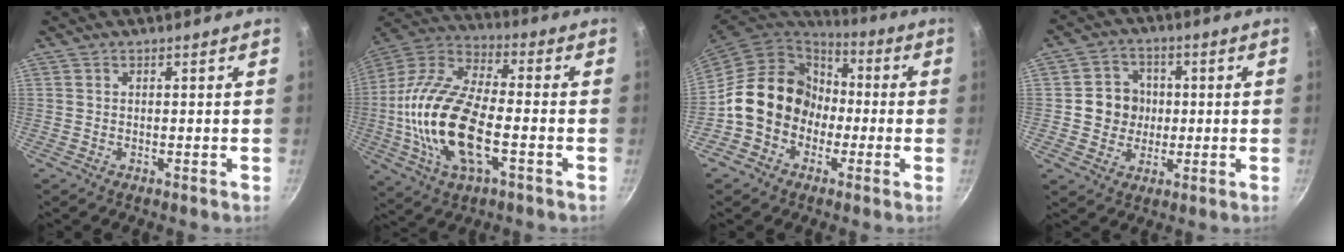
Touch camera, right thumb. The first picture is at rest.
{"total": 21.5, "force": [-4.0, 10.0, 18.6], "torque": [-0.362, 0.027, -0.091]}
{"total": 15.9, "force": [-1.9, 13.6, 8.0], "torque": [-0.088, 0.050, -0.038]}
{"total": 8.7, "force": [0.2, 8.0, 3.4], "torque": [-0.020, 0.011, -0.005]}